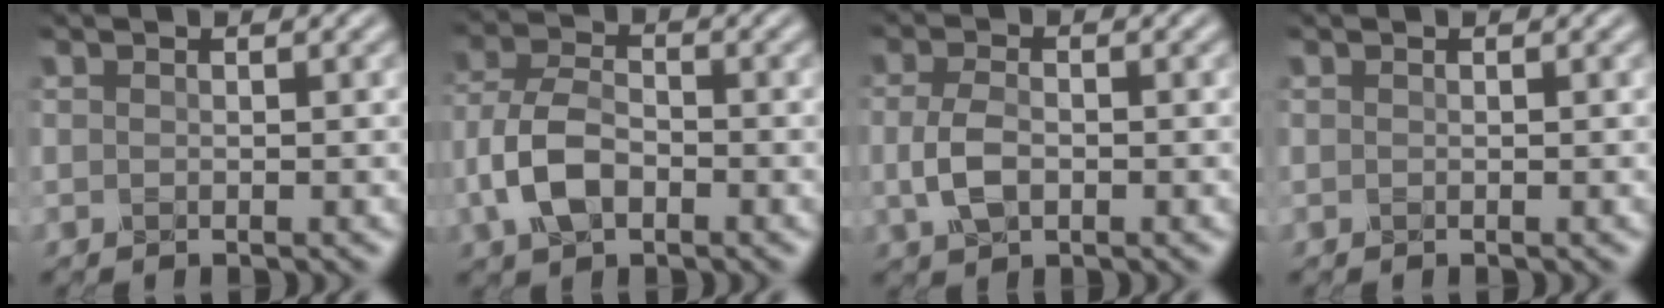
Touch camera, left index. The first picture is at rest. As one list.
[{"total": 4.8, "force": [-1.9, 2.7, 3.5], "torque": [-0.087, 0.008, -0.041]}, {"total": 2.8, "force": [-0.5, 1.5, 2.3], "torque": [-0.061, 0.002, -0.009]}, {"total": 0.0}]